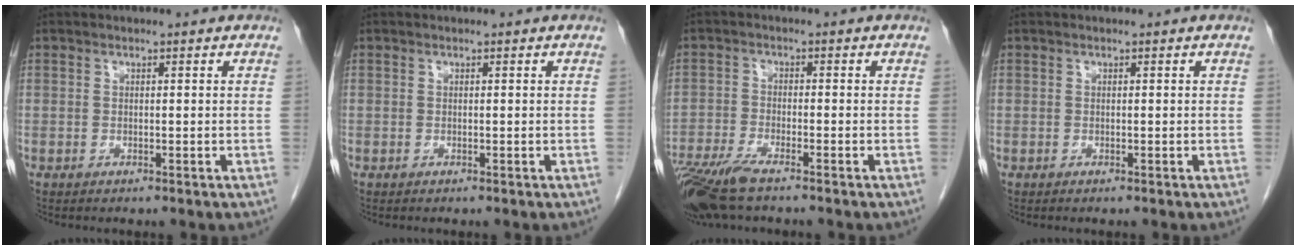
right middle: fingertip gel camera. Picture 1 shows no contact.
{"total": 0.0}
{"total": 9.2, "force": [-7.0, 1.5, 5.8], "torque": [-0.113, -0.019, -0.127]}
{"total": 0.0}